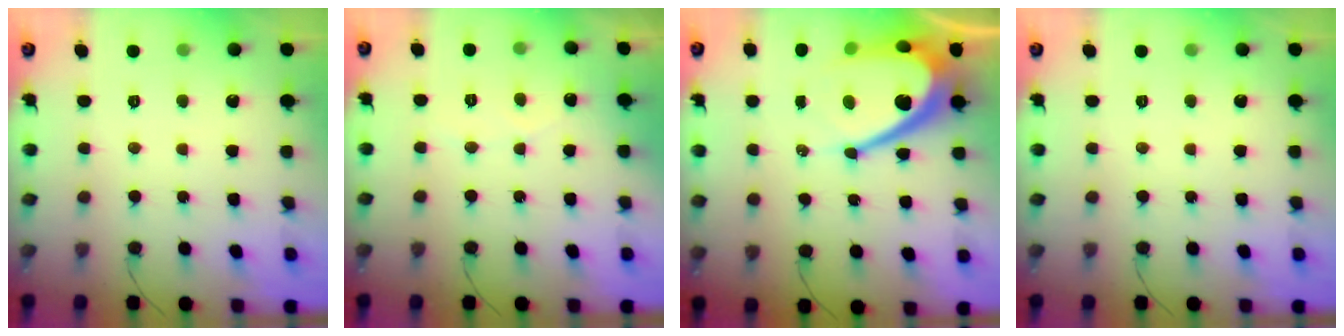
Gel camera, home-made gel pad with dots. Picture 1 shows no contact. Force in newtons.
{"total": 2.8, "press": 2.8, "slide": 0.2}
{"total": 17.2, "press": 17.2, "slide": 1.5}
{"total": 0.0}